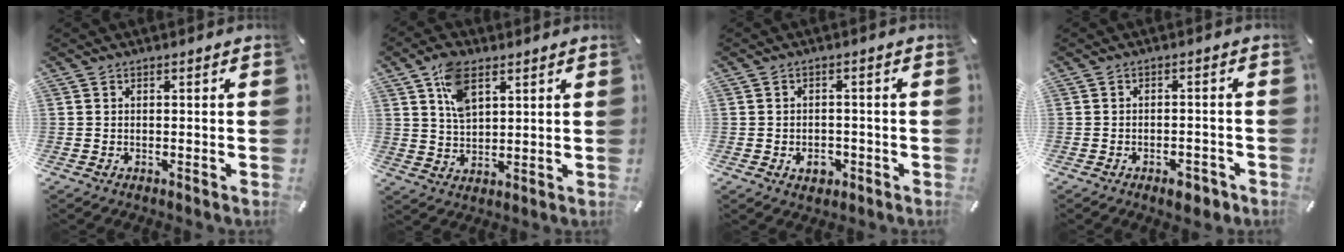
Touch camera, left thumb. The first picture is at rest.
{"total": 8.1, "force": [4.1, 4.5, 5.3], "torque": [-0.098, -0.003, 0.076]}
{"total": 4.0, "force": [-1.5, 3.0, 2.2], "torque": [-0.028, 0.005, -0.026]}
{"total": 4.0, "force": [-2.8, 2.0, 2.2], "torque": [-0.029, 0.016, -0.048]}